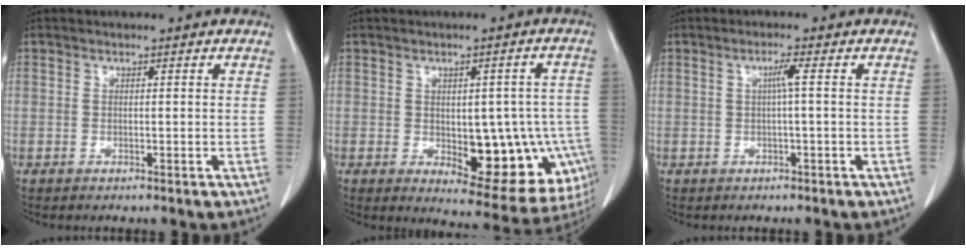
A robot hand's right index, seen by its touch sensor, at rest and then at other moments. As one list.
[{"total": 14.8, "force": [-3.0, 6.8, 12.8], "torque": [-0.122, 0.015, -0.017]}, {"total": 1.9, "force": [0.2, -0.4, 1.9], "torque": [-0.034, 0.002, 0.004]}]